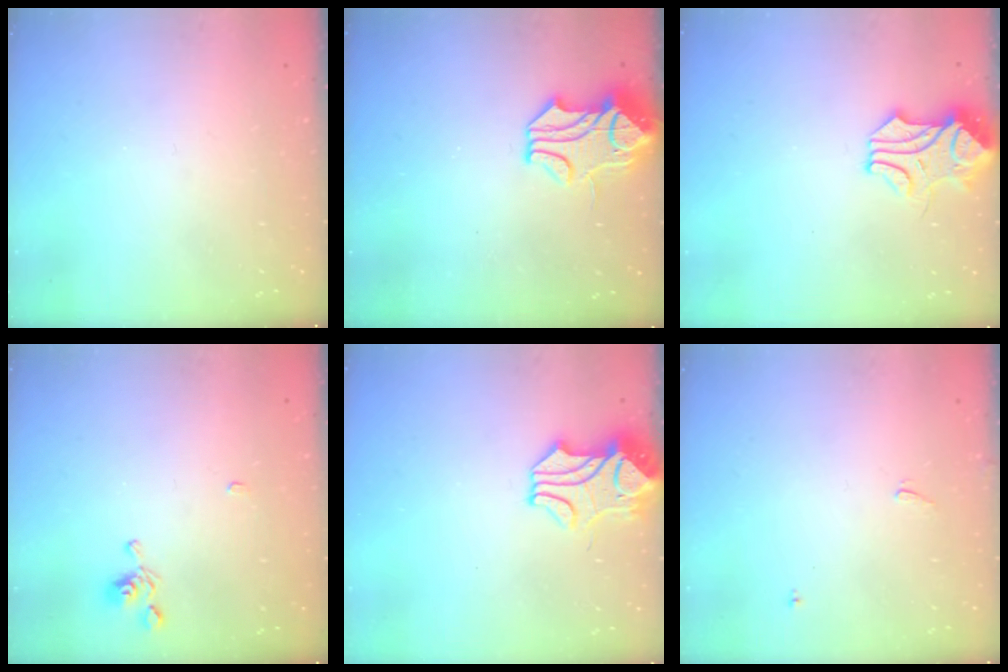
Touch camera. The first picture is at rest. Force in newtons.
{"total": 2.2, "press": 1.6, "slide": 1.6}
{"total": 1.4, "press": 1.3, "slide": 0.5}
{"total": 2.2, "press": 2.2, "slide": 0.2}
{"total": 2.7, "press": 2.5, "slide": 1.1}
{"total": 1.7, "press": 1.7, "slide": 0.3}